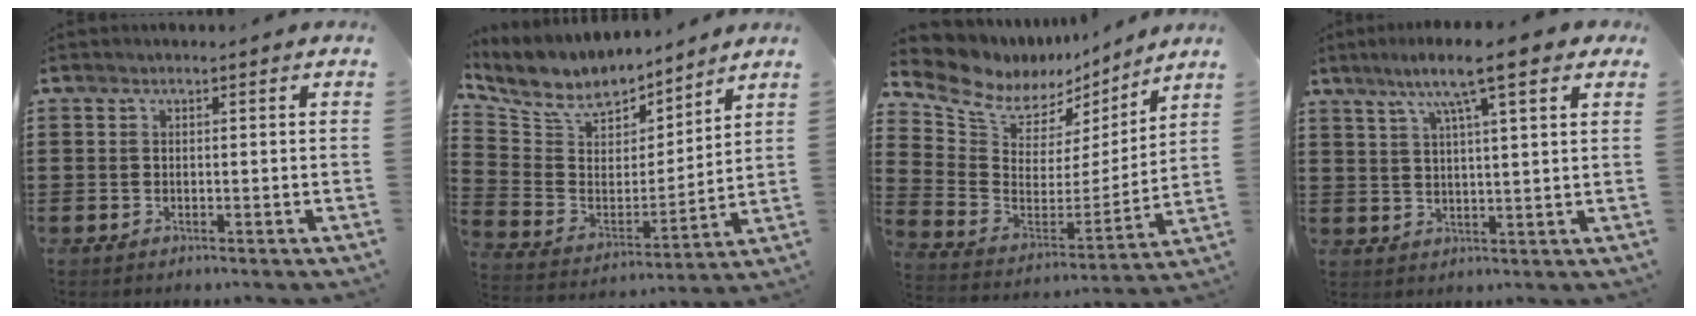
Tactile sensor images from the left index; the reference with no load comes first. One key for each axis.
{"total": 8.0, "fx": 6.8, "fy": 3.7, "fz": 2.1, "tx": -0.085, "ty": -0.040, "tz": 0.122}
{"total": 8.1, "fx": 6.6, "fy": 4.4, "fz": 1.8, "tx": -0.084, "ty": -0.046, "tz": 0.117}
{"total": 8.6, "fx": 5.4, "fy": 1.0, "fz": 6.6, "tx": -0.137, "ty": -0.004, "tz": 0.088}